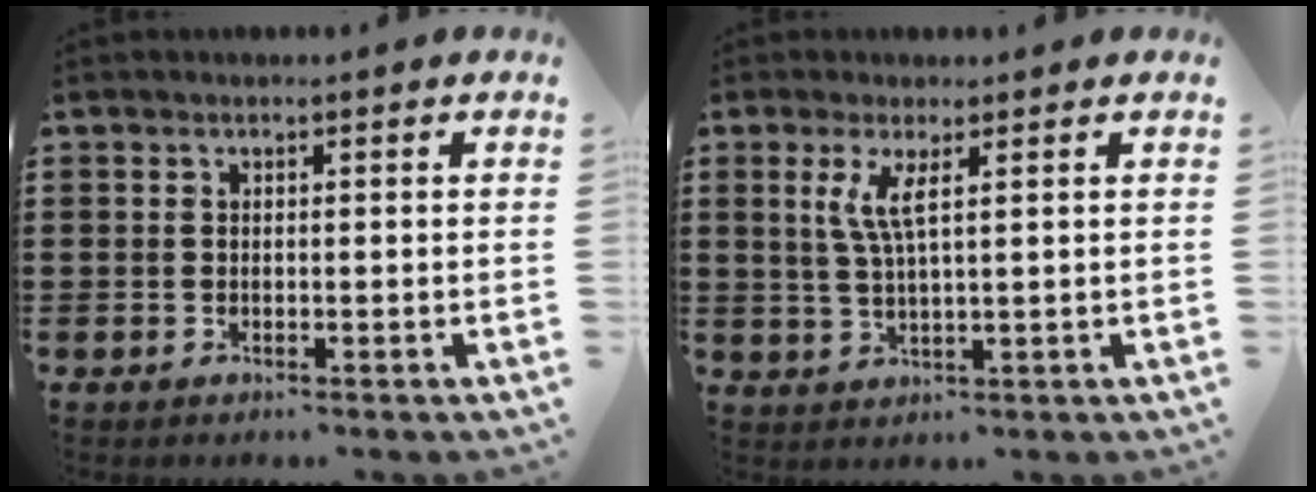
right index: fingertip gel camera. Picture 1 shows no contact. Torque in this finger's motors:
{"motor_torque": [0.09, -0.09, 0.37, 0.10]}